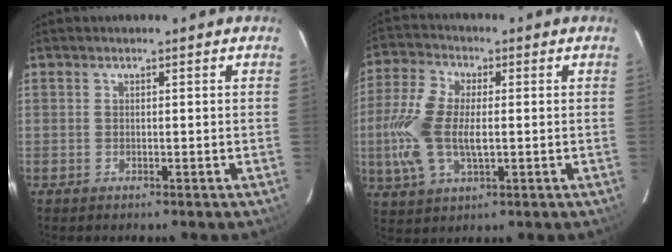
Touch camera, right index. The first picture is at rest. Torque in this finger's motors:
{"motor_torque": [0.49, -0.09, 0.34, 0.21]}